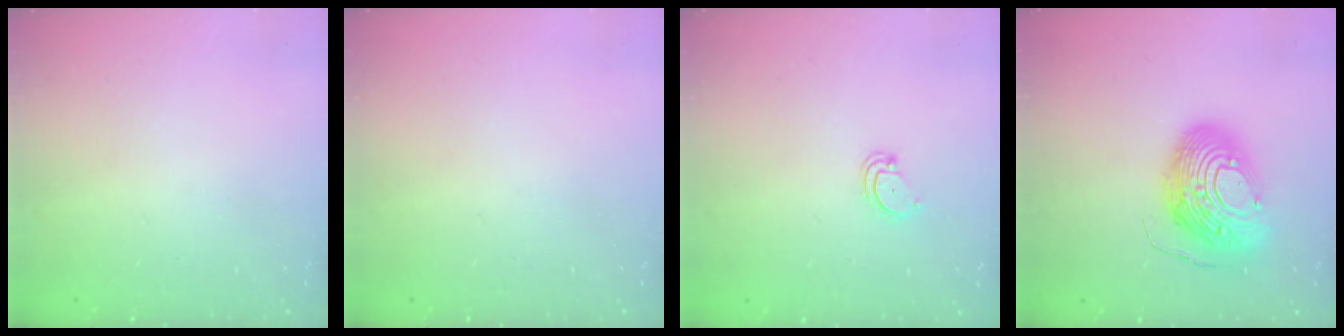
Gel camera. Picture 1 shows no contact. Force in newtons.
{"total": 0.0}
{"total": 3.8, "press": 3.8, "slide": 0.3}
{"total": 16.2, "press": 16.2, "slide": 1.3}